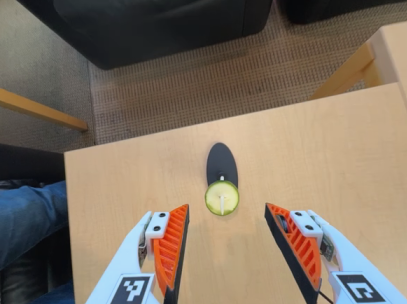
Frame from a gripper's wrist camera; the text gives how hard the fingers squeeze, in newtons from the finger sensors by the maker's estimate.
{"total": 0.5, "left": 0.6, "right": 0.4}